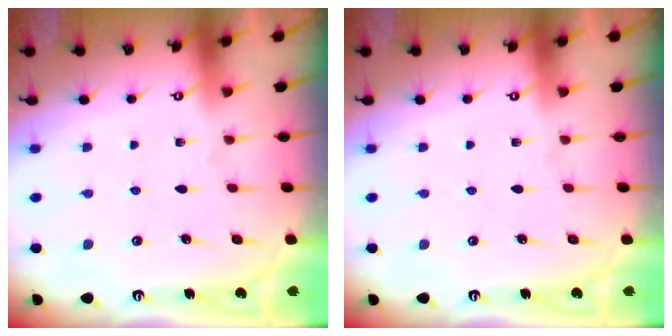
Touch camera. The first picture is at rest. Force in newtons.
{"total": 0.0}